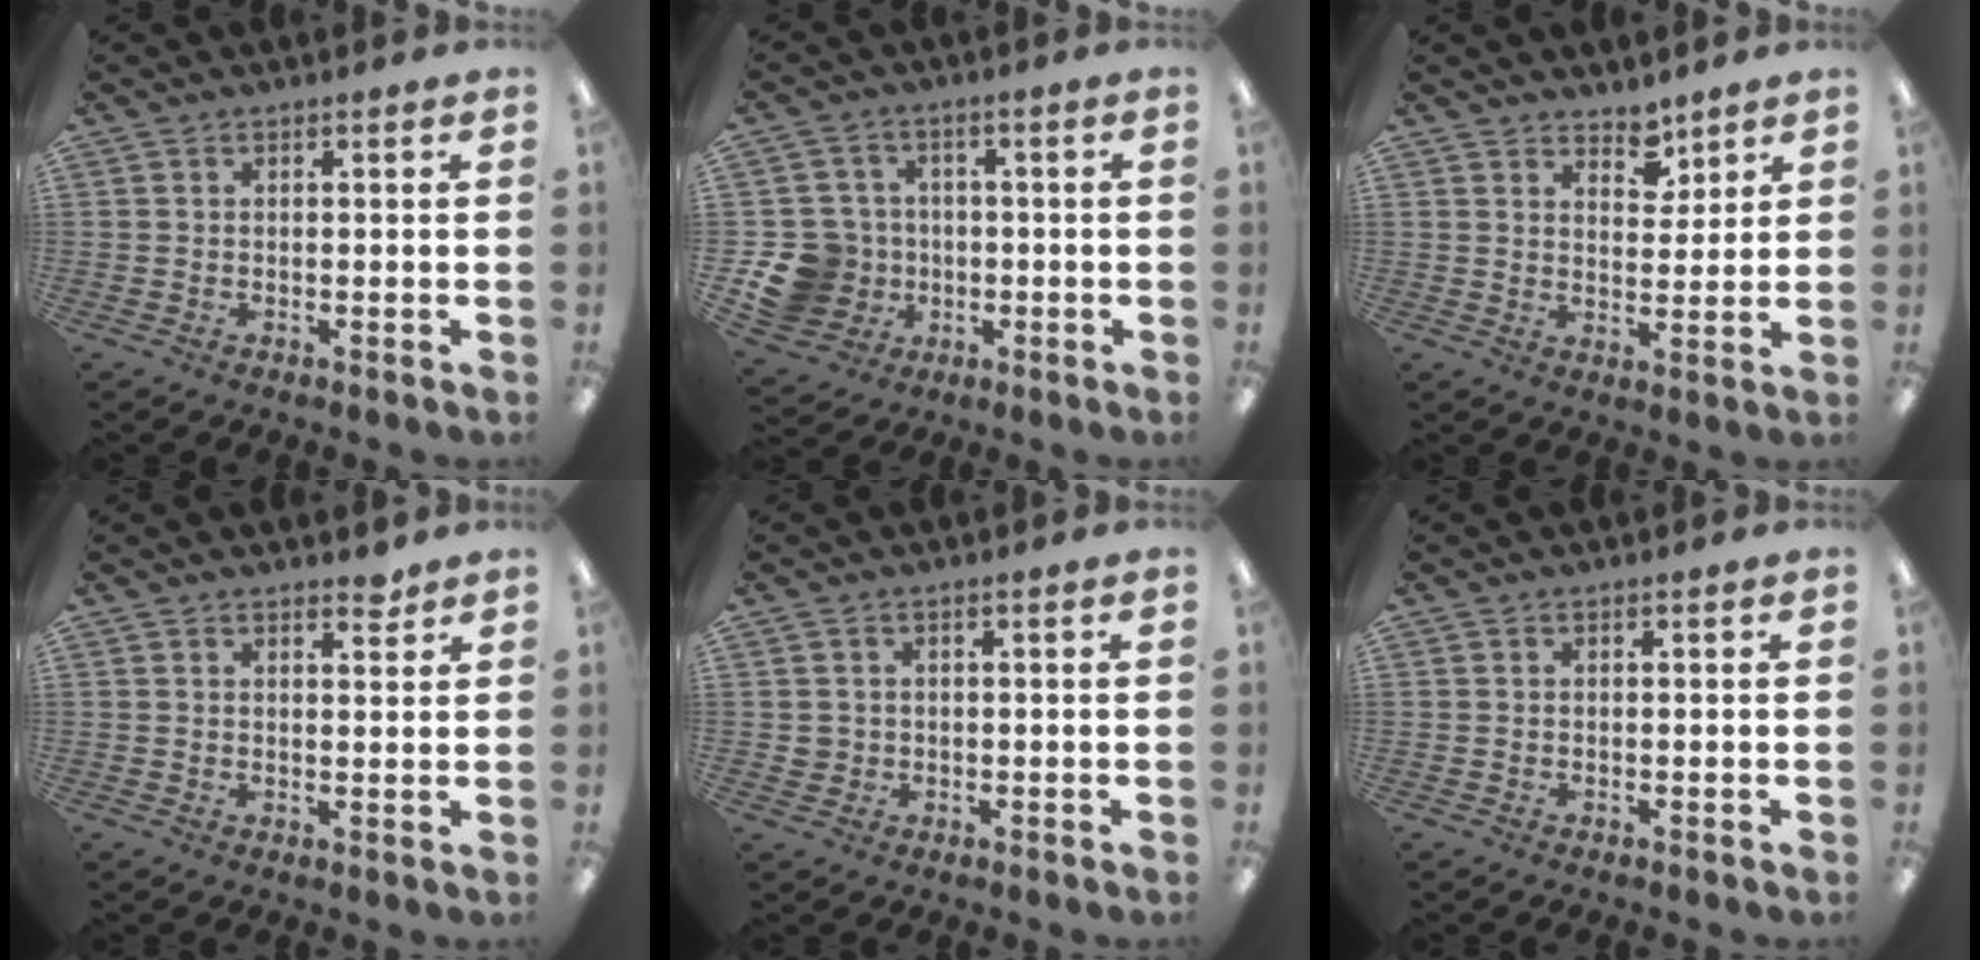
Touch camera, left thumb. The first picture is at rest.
{"total": 11.6, "force": [-2.7, 10.7, 3.4], "torque": [-0.089, 0.027, -0.038]}
{"total": 5.2, "force": [4.5, 2.4, 1.1], "torque": [-0.003, -0.032, 0.079]}
{"total": 2.6, "force": [2.3, 0.9, 0.9], "torque": [0.005, -0.015, 0.037]}
{"total": 2.1, "force": [0.0, 2.1, 0.4], "torque": [-0.010, 0.004, -0.002]}
{"total": 0.0}